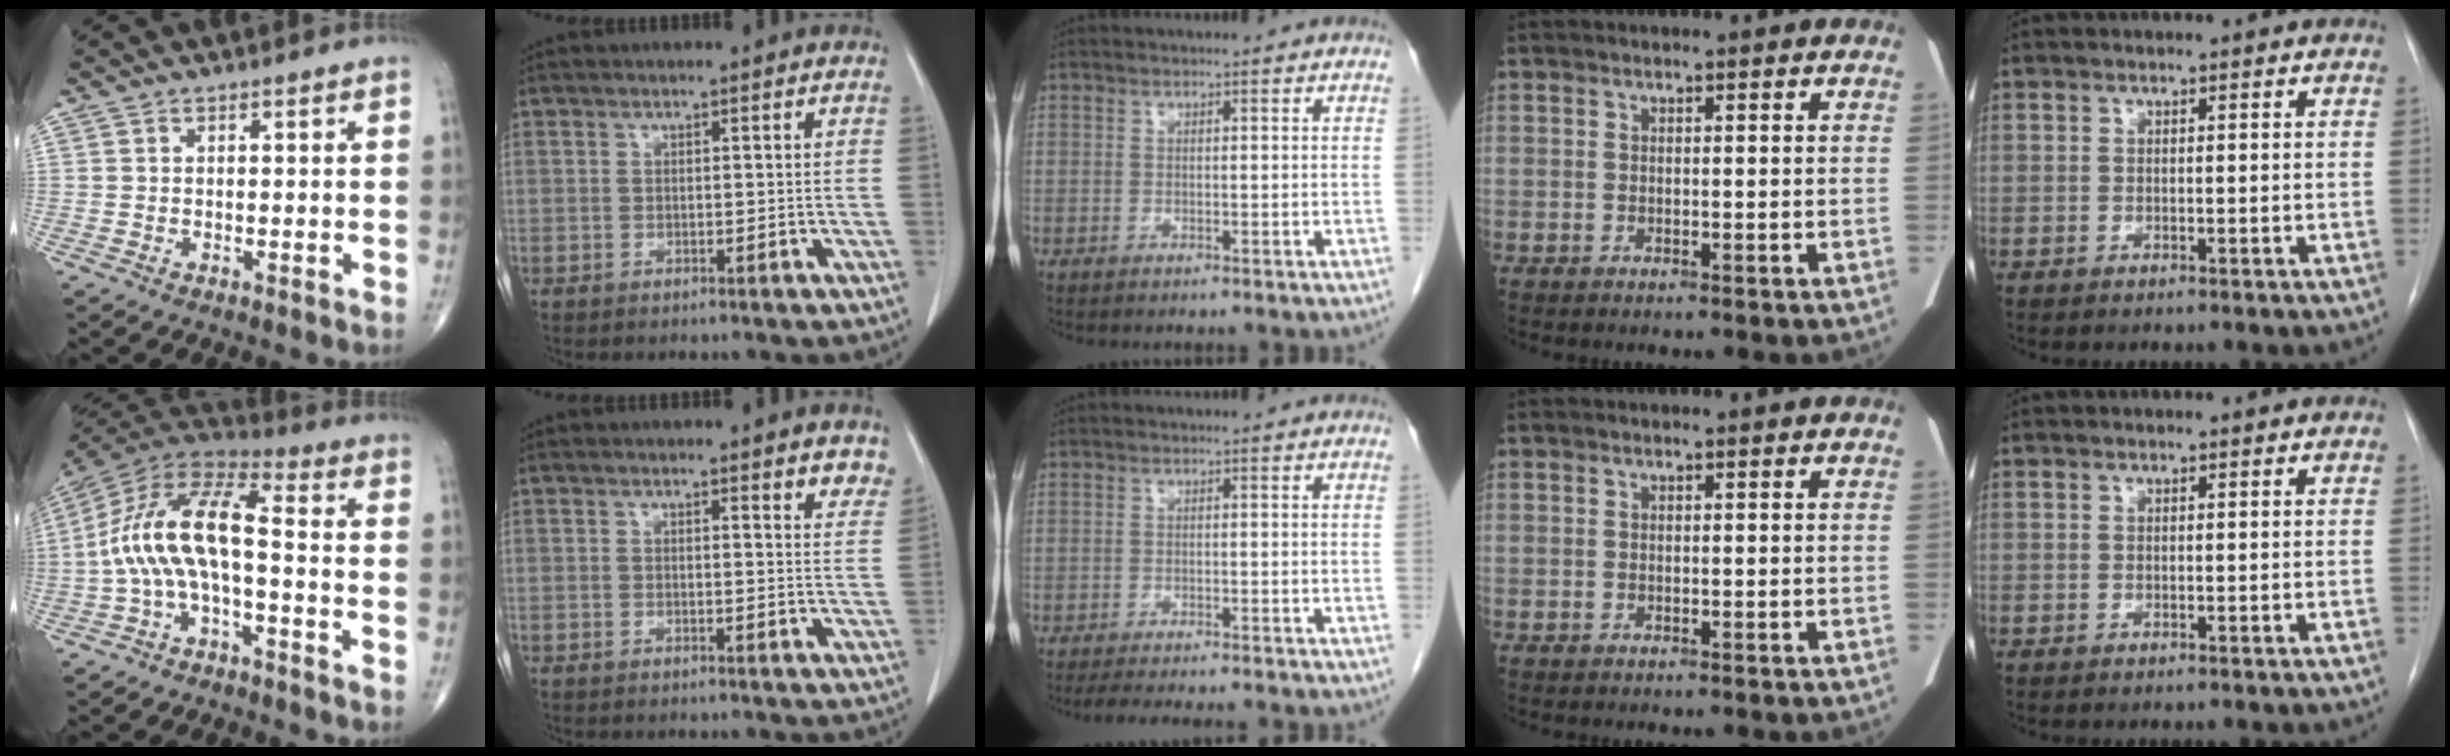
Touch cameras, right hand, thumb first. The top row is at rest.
{"thumb": {"total": 14.5, "force": [-2.5, 5.6, 13.1], "torque": [-0.258, 0.065, -0.058]}, "index": {"total": 4.2, "force": [3.9, 0.9, 1.5], "torque": [-0.006, -0.018, 0.027]}, "middle": {"total": 10.4, "force": [-9.0, 1.7, 4.9], "torque": [-0.061, -0.010, -0.116]}}